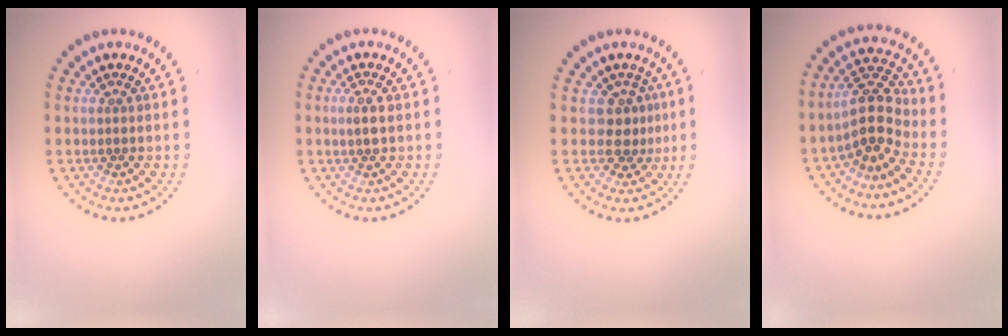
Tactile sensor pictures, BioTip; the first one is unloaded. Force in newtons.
{"total": 1.3, "press": 1.3, "slide": 0.3}
{"total": 2.3, "press": 1.4, "slide": 1.8}
{"total": 3.8, "press": 3.4, "slide": 1.8}